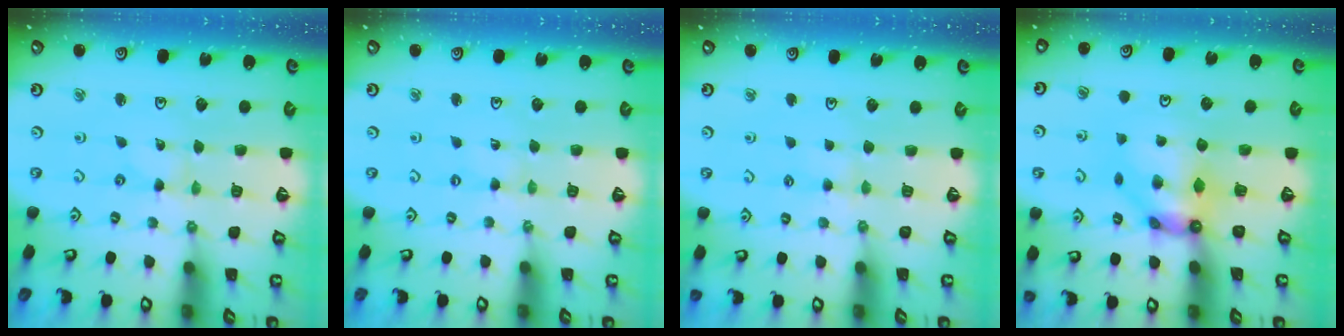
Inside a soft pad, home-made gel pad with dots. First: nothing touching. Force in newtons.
{"total": 0.0}
{"total": 3.0, "press": 3.0, "slide": 0.6}
{"total": 9.4, "press": 9.4, "slide": 0.6}